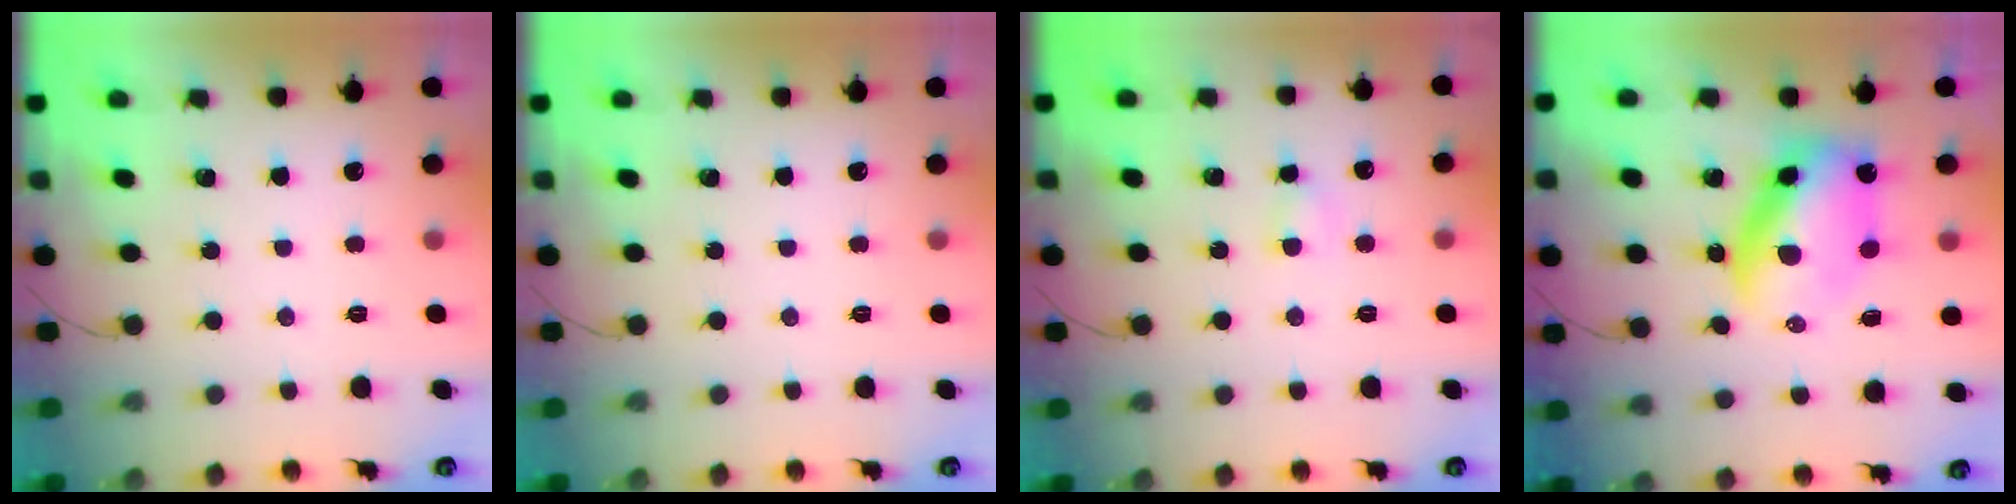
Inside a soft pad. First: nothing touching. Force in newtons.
{"total": 0.0}
{"total": 2.9, "press": 2.8, "slide": 0.8}
{"total": 9.5, "press": 9.2, "slide": 2.4}